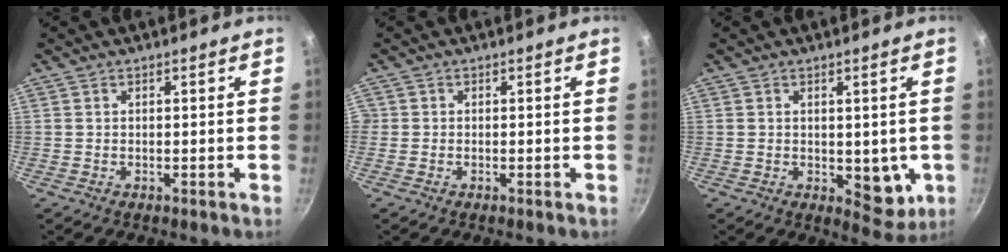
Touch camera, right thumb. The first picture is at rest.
{"total": 0.6, "force": [0.0, 0.6, 0.0], "torque": [0.004, 0.000, -0.005]}
{"total": 6.8, "force": [-0.4, 4.2, 5.3], "torque": [-0.047, -0.012, 0.003]}